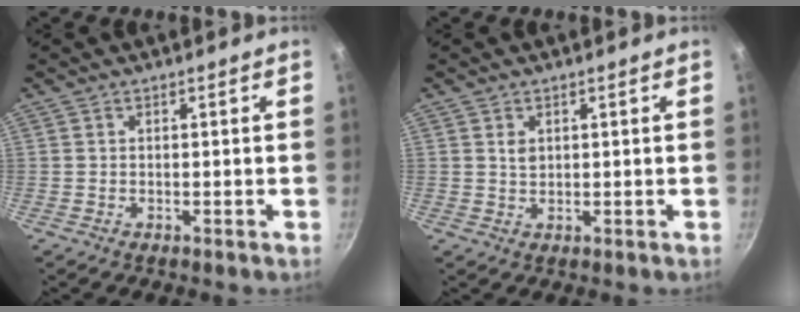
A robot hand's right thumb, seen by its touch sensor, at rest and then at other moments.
{"total": 1.8, "force": [0.6, 1.3, 1.1], "torque": [-0.016, -0.002, 0.012]}